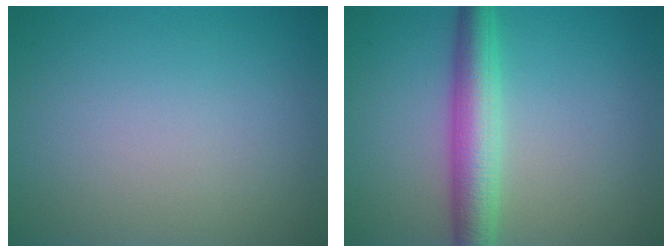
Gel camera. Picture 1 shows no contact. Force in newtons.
{"total": 5.0, "press": 5.0, "slide": 0.1}